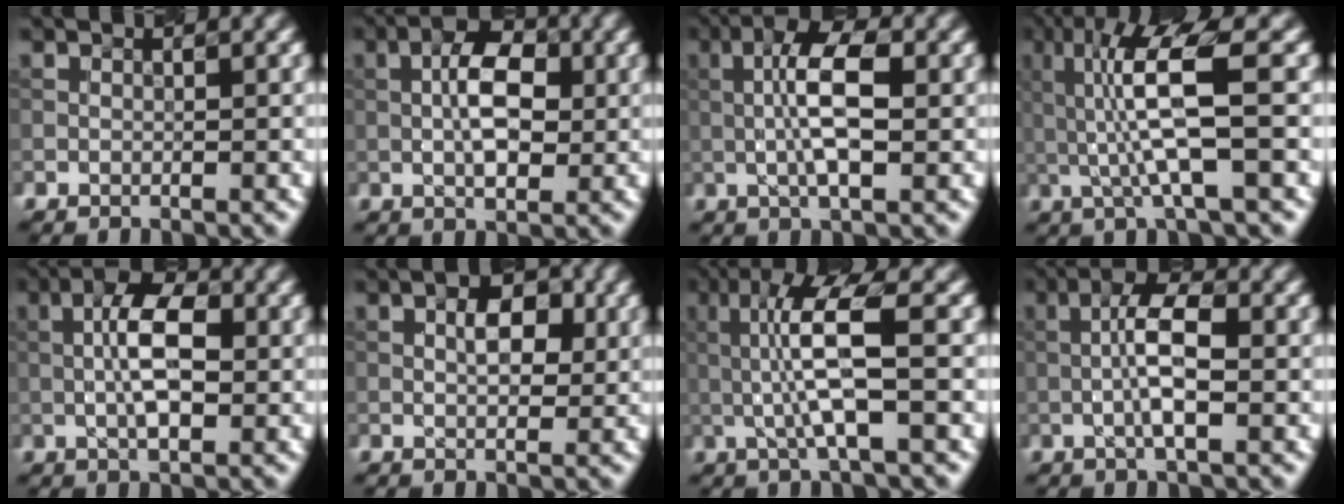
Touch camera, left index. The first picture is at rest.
{"total": 5.3, "force": [0.2, 2.6, 4.6], "torque": [-0.078, 0.008, -0.002]}
{"total": 5.7, "force": [0.1, 1.7, 5.5], "torque": [-0.106, 0.010, -0.006]}
{"total": 6.9, "force": [0.5, 1.1, 6.8], "torque": [-0.140, 0.007, 0.014]}
{"total": 5.4, "force": [0.1, 2.2, 5.0], "torque": [-0.092, 0.009, -0.005]}
{"total": 3.4, "force": [0.7, 1.8, 2.8], "torque": [-0.043, 0.002, 0.009]}
{"total": 6.0, "force": [0.1, 1.0, 5.9], "torque": [-0.126, 0.008, 0.002]}
{"total": 4.6, "force": [-0.4, 1.2, 4.4], "torque": [-0.087, 0.010, -0.015]}